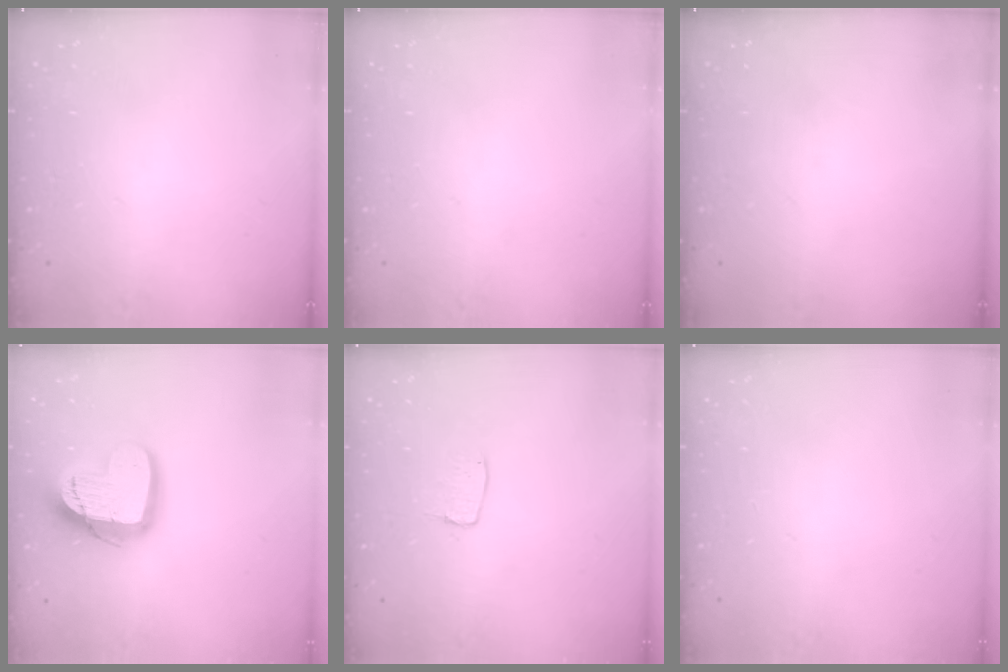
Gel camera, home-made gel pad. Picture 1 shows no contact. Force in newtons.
{"total": 0.0}
{"total": 0.0}
{"total": 16.4, "press": 16.3, "slide": 1.4}
{"total": 4.8, "press": 4.8, "slide": 0.3}
{"total": 0.8, "press": 0.4, "slide": 0.7}